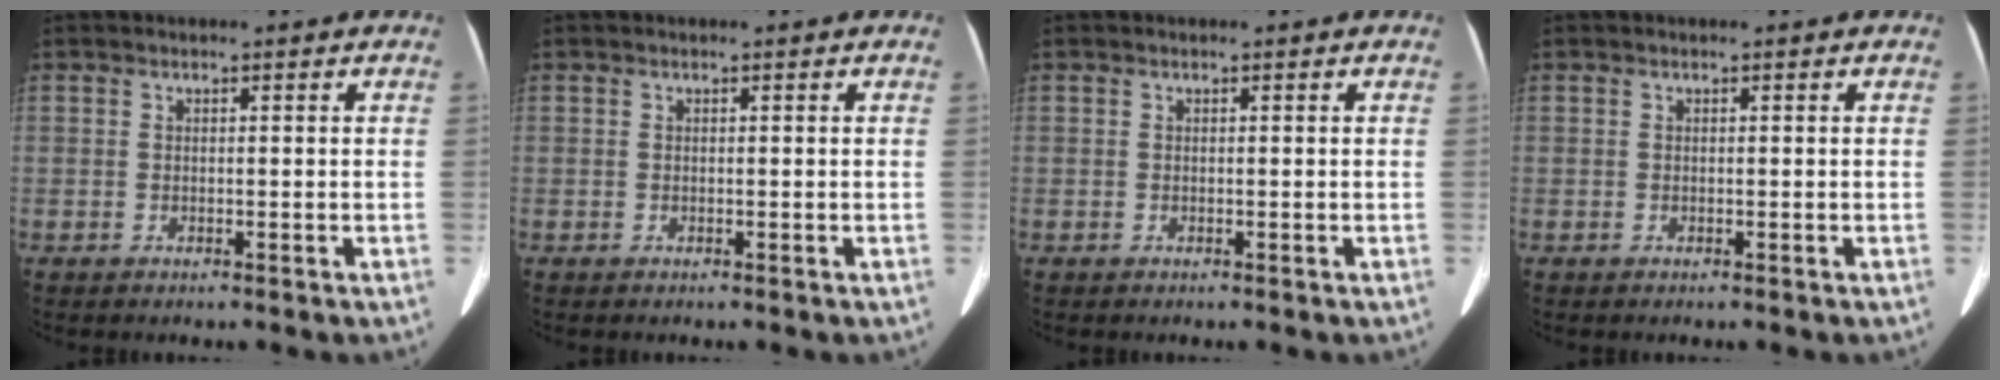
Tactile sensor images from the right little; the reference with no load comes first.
{"total": 0.0}
{"total": 0.0}
{"total": 0.0}